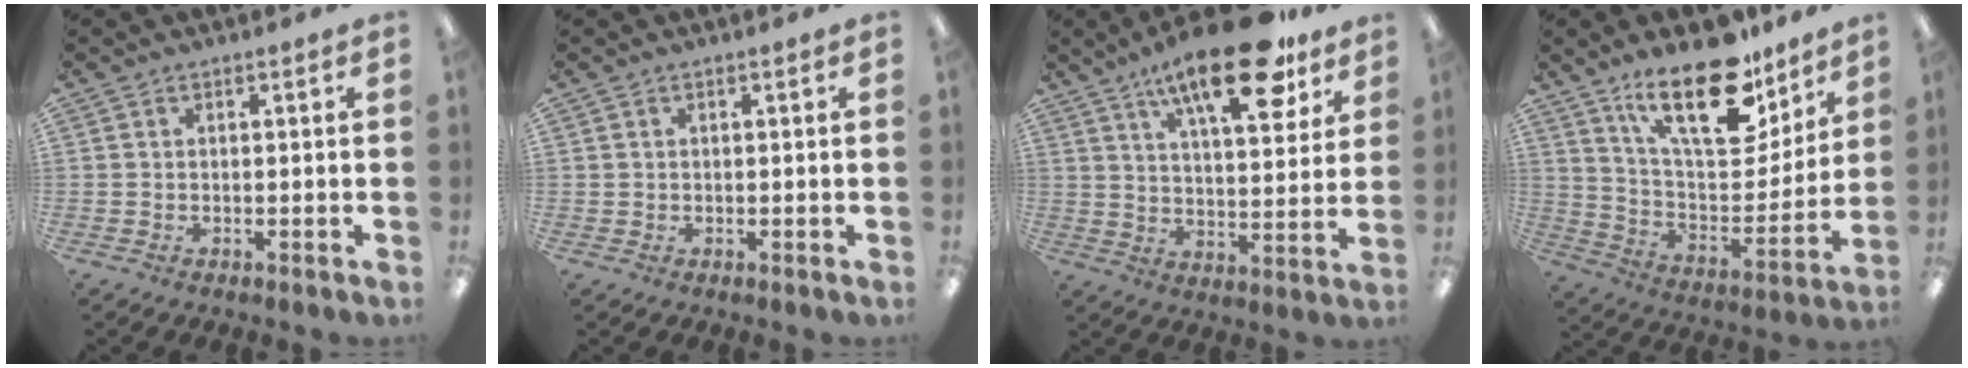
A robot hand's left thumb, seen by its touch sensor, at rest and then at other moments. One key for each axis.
{"total": 0.6, "fx": 0.2, "fy": 0.5, "fz": 0.0, "tx": 0.001, "ty": 0.005, "tz": 0.003}
{"total": 19.6, "fx": 12.6, "fy": 6.4, "fz": 13.5, "tx": -0.213, "ty": -0.059, "tz": 0.201}
{"total": 23.1, "fx": 15.3, "fy": 9.6, "fz": 14.4, "tx": -0.226, "ty": -0.094, "tz": 0.264}